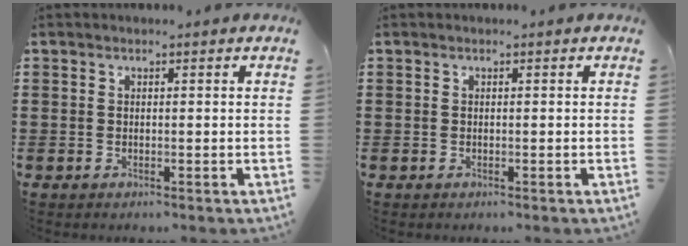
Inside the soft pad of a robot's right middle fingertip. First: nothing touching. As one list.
[{"total": 0.0}]